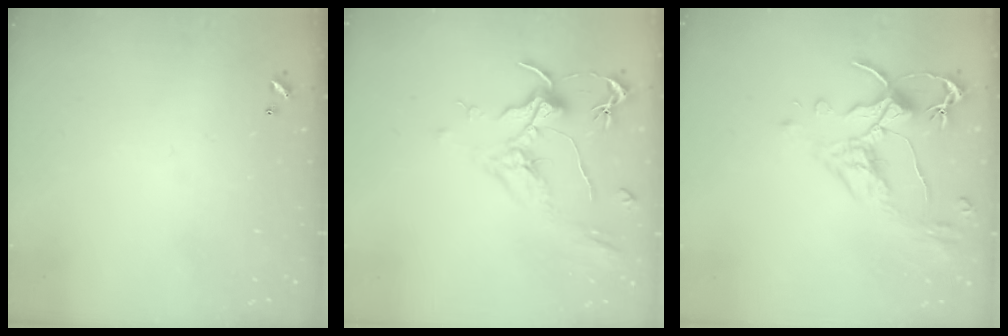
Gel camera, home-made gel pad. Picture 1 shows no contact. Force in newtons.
{"total": 2.1, "press": 2.0, "slide": 0.8}
{"total": 2.6, "press": 2.2, "slide": 1.3}